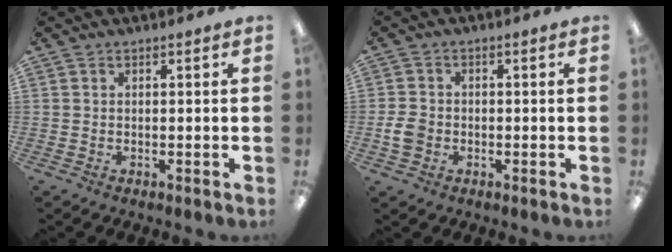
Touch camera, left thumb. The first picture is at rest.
{"total": 4.4, "force": [-0.9, 3.5, 2.4], "torque": [-0.053, 0.003, -0.019]}